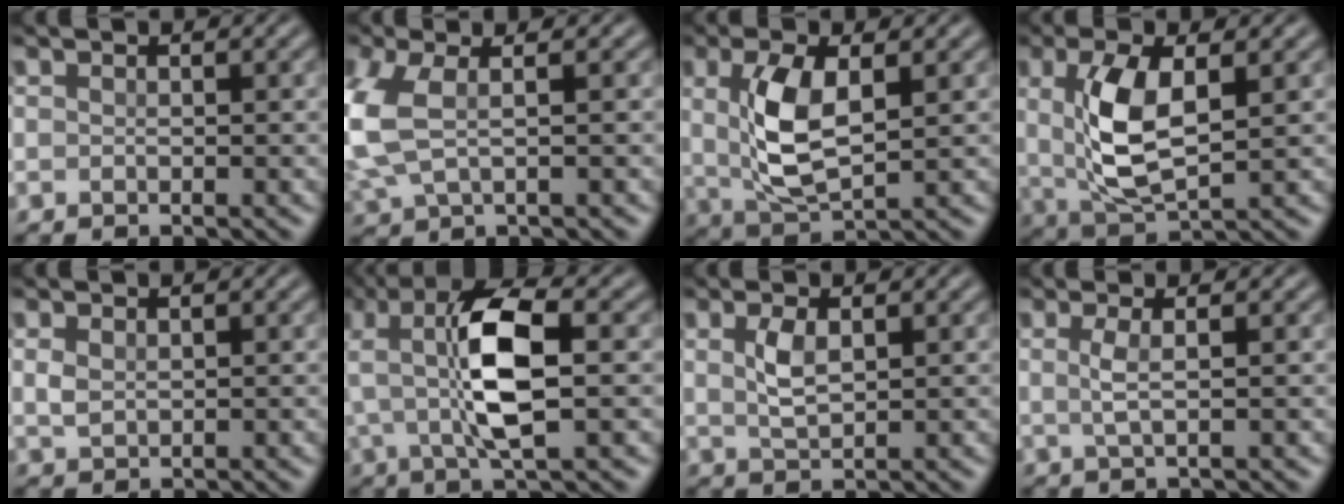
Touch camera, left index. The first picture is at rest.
{"total": 6.6, "force": [0.0, 3.7, 5.5], "torque": [-0.152, -0.002, -0.003]}
{"total": 6.1, "force": [0.7, 2.4, 5.5], "torque": [-0.120, -0.001, 0.018]}
{"total": 6.8, "force": [0.8, 2.7, 6.2], "torque": [-0.133, -0.001, 0.017]}
{"total": 1.4, "force": [0.2, 0.9, 1.0], "torque": [-0.023, 0.000, 0.006]}
{"total": 8.5, "force": [0.1, 3.0, 7.9], "torque": [-0.156, 0.014, -0.003]}
{"total": 2.4, "force": [0.5, 1.0, 2.1], "torque": [-0.049, 0.001, 0.015]}
{"total": 1.7, "force": [0.3, -0.1, 1.7], "torque": [-0.041, 0.001, 0.006]}